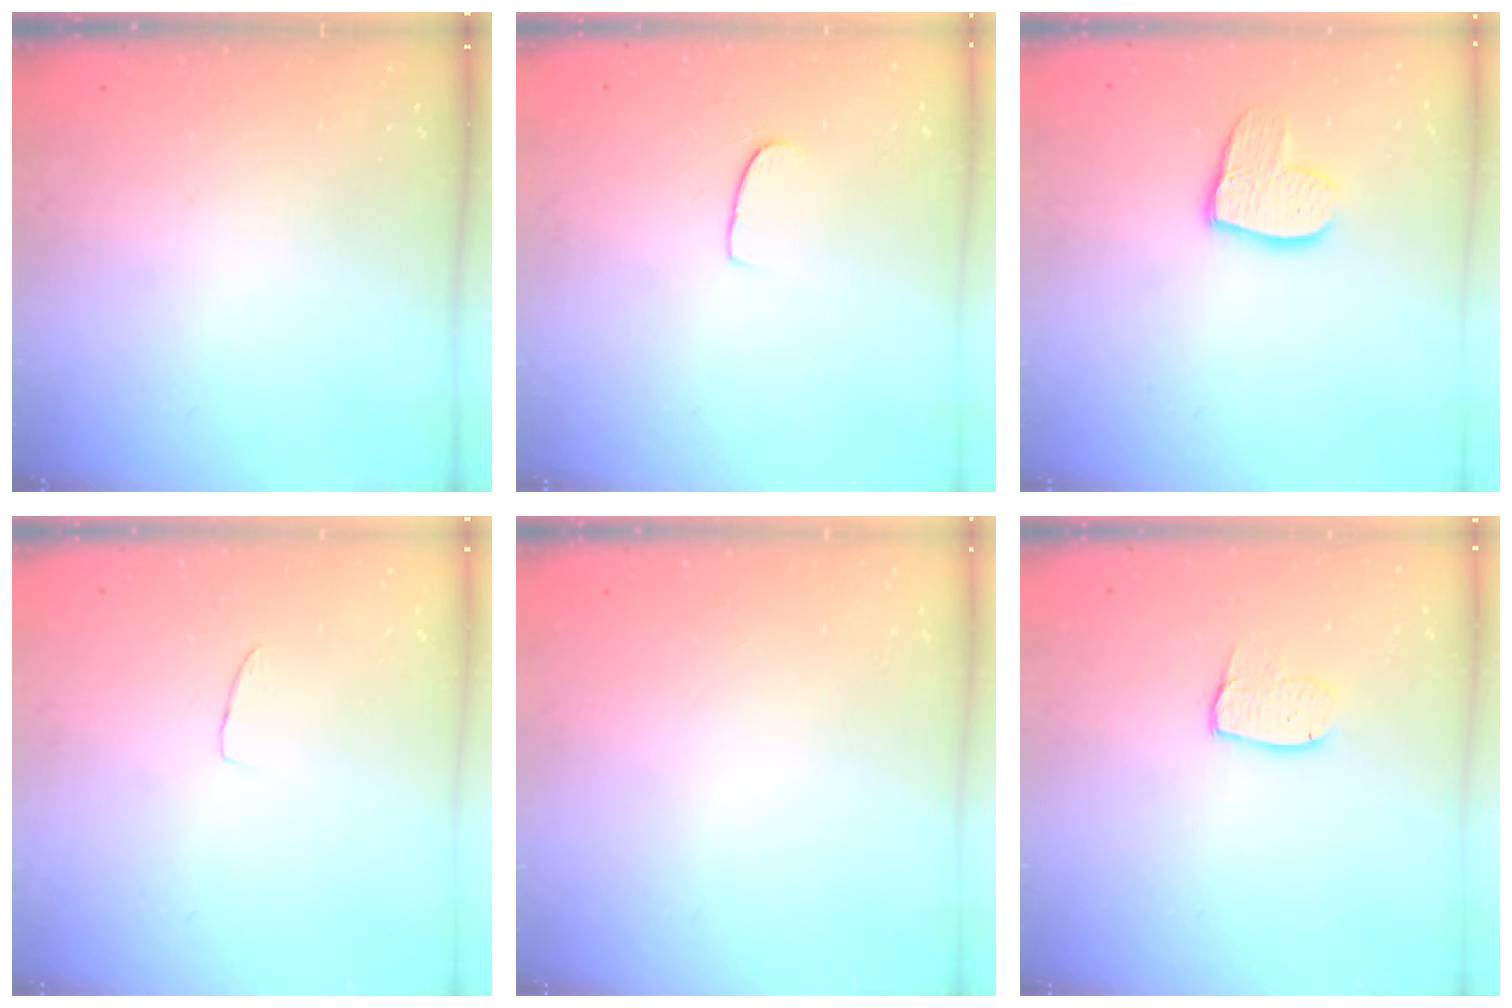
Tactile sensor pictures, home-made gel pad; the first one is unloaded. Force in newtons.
{"total": 5.4, "press": 5.4, "slide": 0.4}
{"total": 10.9, "press": 10.8, "slide": 0.9}
{"total": 3.5, "press": 3.5, "slide": 0.2}
{"total": 0.0}
{"total": 5.1, "press": 5.1, "slide": 0.4}